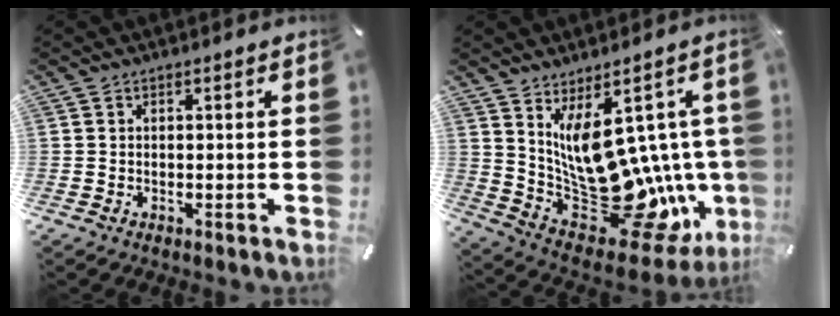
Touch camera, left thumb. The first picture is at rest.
{"total": 18.1, "force": [1.9, 9.9, 15.0], "torque": [-0.251, -0.062, 0.049]}